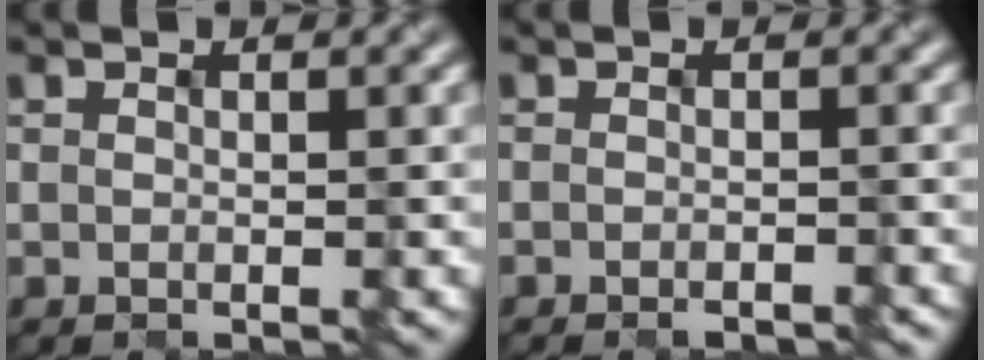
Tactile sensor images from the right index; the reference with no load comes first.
{"total": 0.8, "force": [-0.7, 0.0, 0.4], "torque": [-0.004, -0.002, -0.014]}